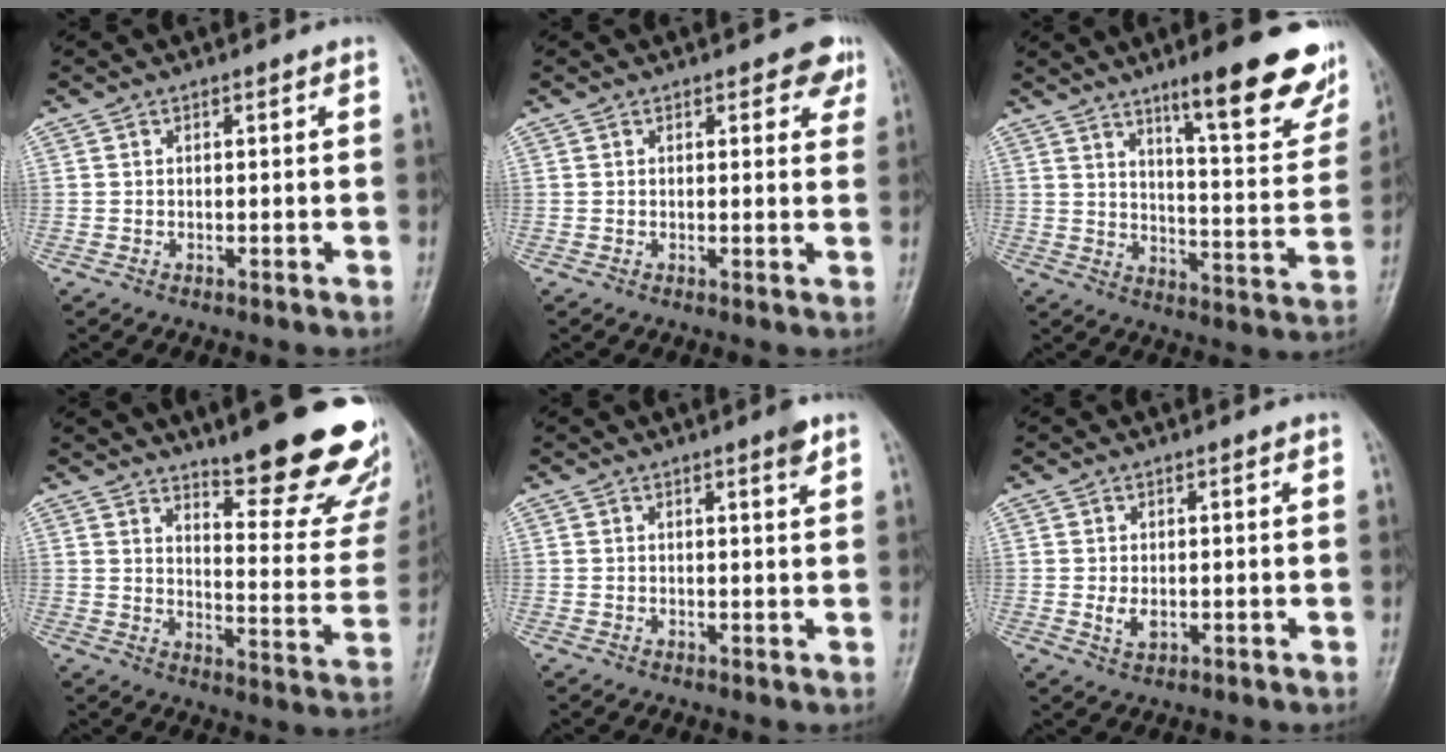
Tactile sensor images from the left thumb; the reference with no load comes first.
{"total": 3.8, "force": [2.3, 2.1, 2.1], "torque": [0.009, -0.007, 0.022]}
{"total": 19.5, "force": [12.4, 4.1, 14.4], "torque": [-0.151, -0.066, 0.178]}
{"total": 23.3, "force": [16.4, 5.8, 15.5], "torque": [-0.161, -0.112, 0.216]}
{"total": 2.4, "force": [1.5, 0.3, 1.8], "torque": [-0.023, -0.008, 0.020]}
{"total": 2.7, "force": [0.0, 1.8, 2.1], "torque": [-0.031, -0.008, 0.004]}